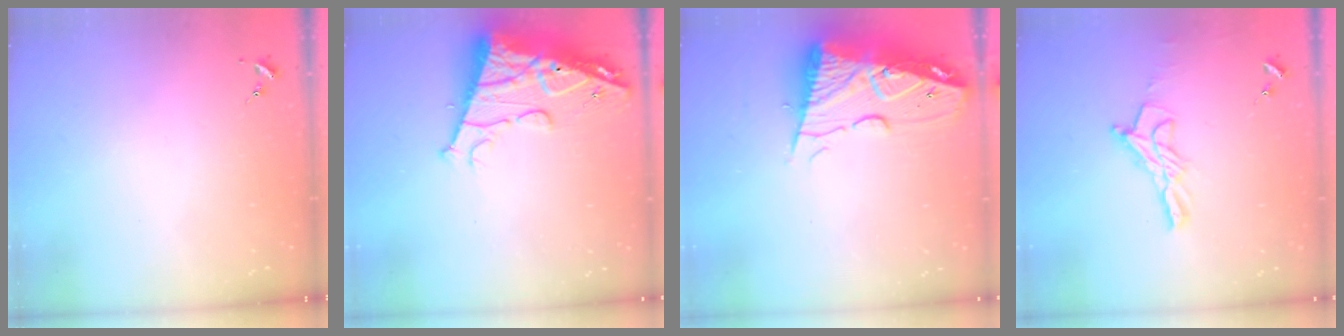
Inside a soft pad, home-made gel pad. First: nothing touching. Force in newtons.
{"total": 18.3, "press": 18.2, "slide": 1.5}
{"total": 15.5, "press": 15.4, "slide": 1.4}
{"total": 11.7, "press": 11.7, "slide": 0.9}